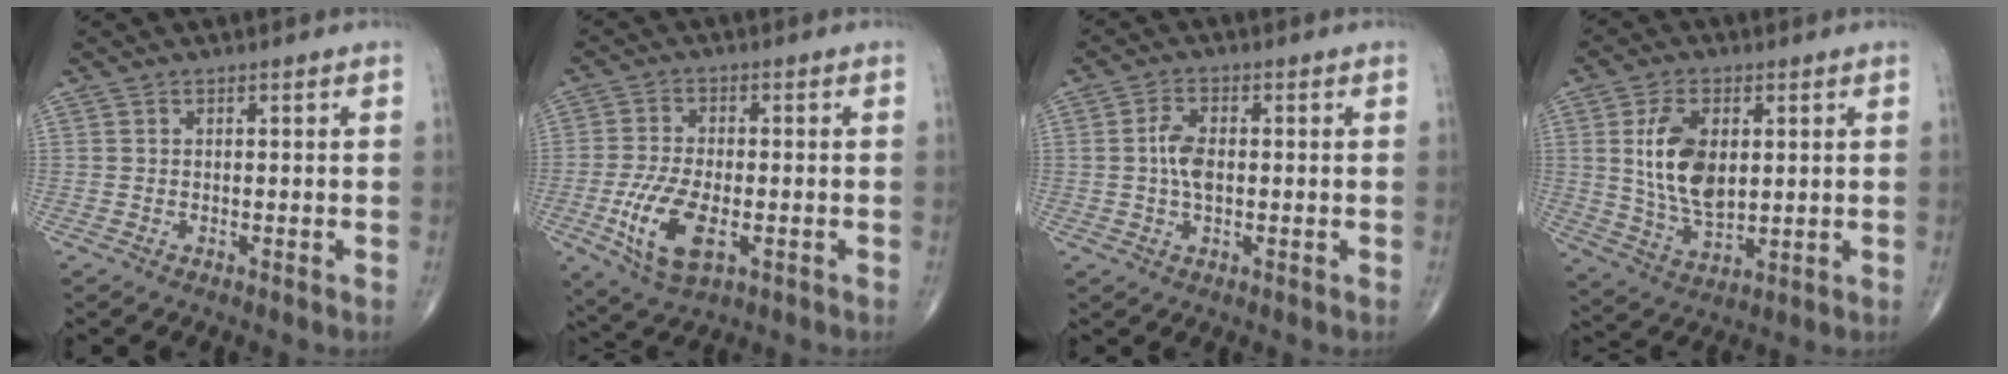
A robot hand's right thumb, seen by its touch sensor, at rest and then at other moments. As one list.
[{"total": 10.8, "force": [-3.1, 5.1, 9.0], "torque": [-0.182, -0.002, -0.051]}, {"total": 4.8, "force": [0.0, 2.5, 4.0], "torque": [-0.083, 0.007, -0.005]}, {"total": 12.2, "force": [2.1, 6.9, 9.9], "torque": [-0.178, -0.014, 0.046]}]